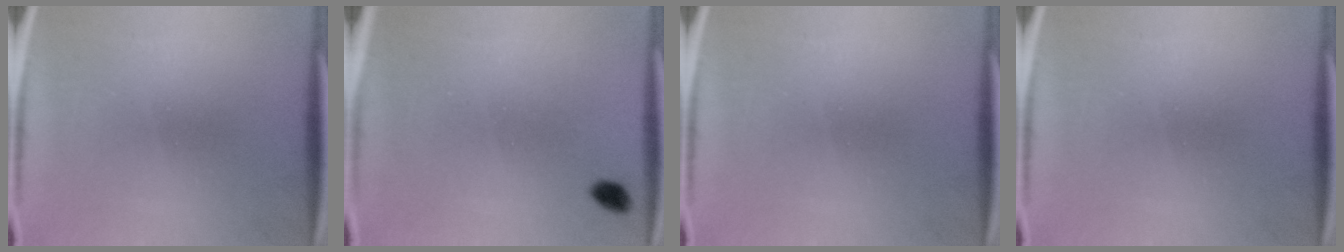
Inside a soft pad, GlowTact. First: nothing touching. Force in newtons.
{"total": 2.0}
{"total": 0.0}
{"total": 0.0}